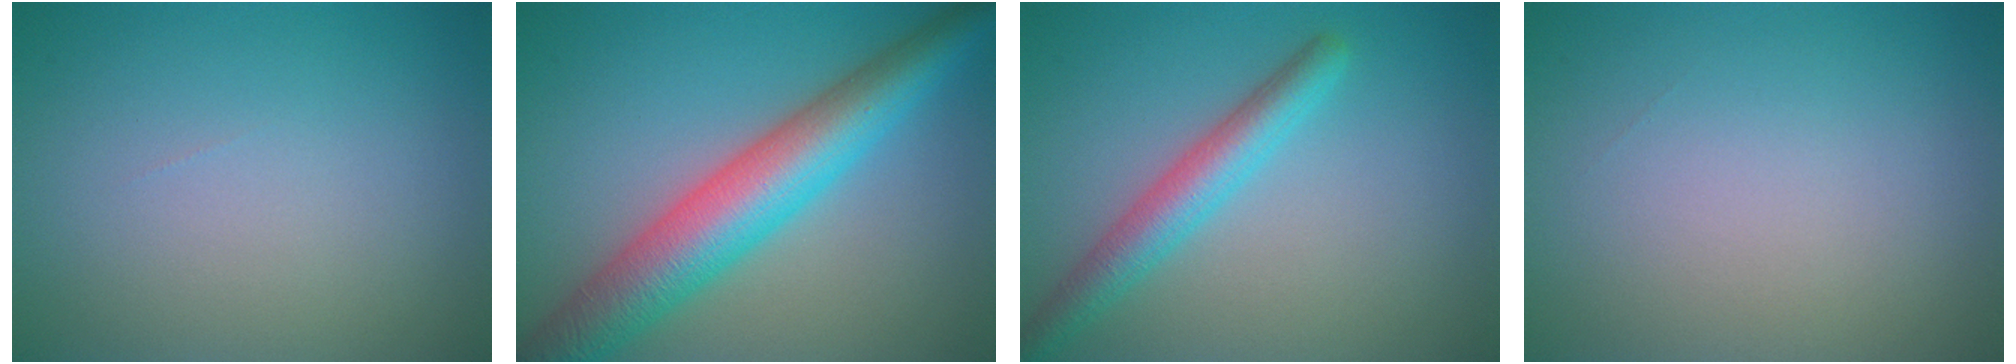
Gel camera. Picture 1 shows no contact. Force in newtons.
{"total": 8.7, "press": 8.7, "slide": 0.1}
{"total": 3.8, "press": 3.8, "slide": 0.1}
{"total": 0.0}